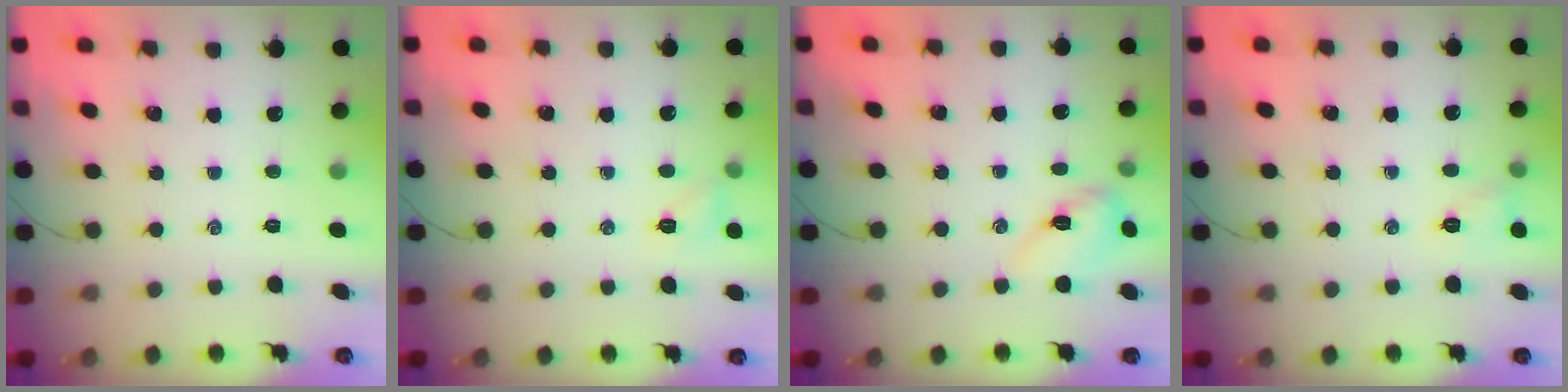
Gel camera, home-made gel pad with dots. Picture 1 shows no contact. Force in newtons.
{"total": 6.2, "press": 6.0, "slide": 1.3}
{"total": 8.1, "press": 8.1, "slide": 0.8}
{"total": 6.3, "press": 6.2, "slide": 1.3}